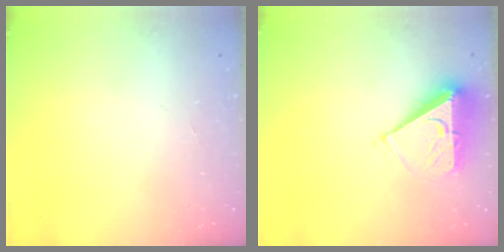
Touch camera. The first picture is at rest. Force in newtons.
{"total": 6.9, "press": 6.7, "slide": 1.2}